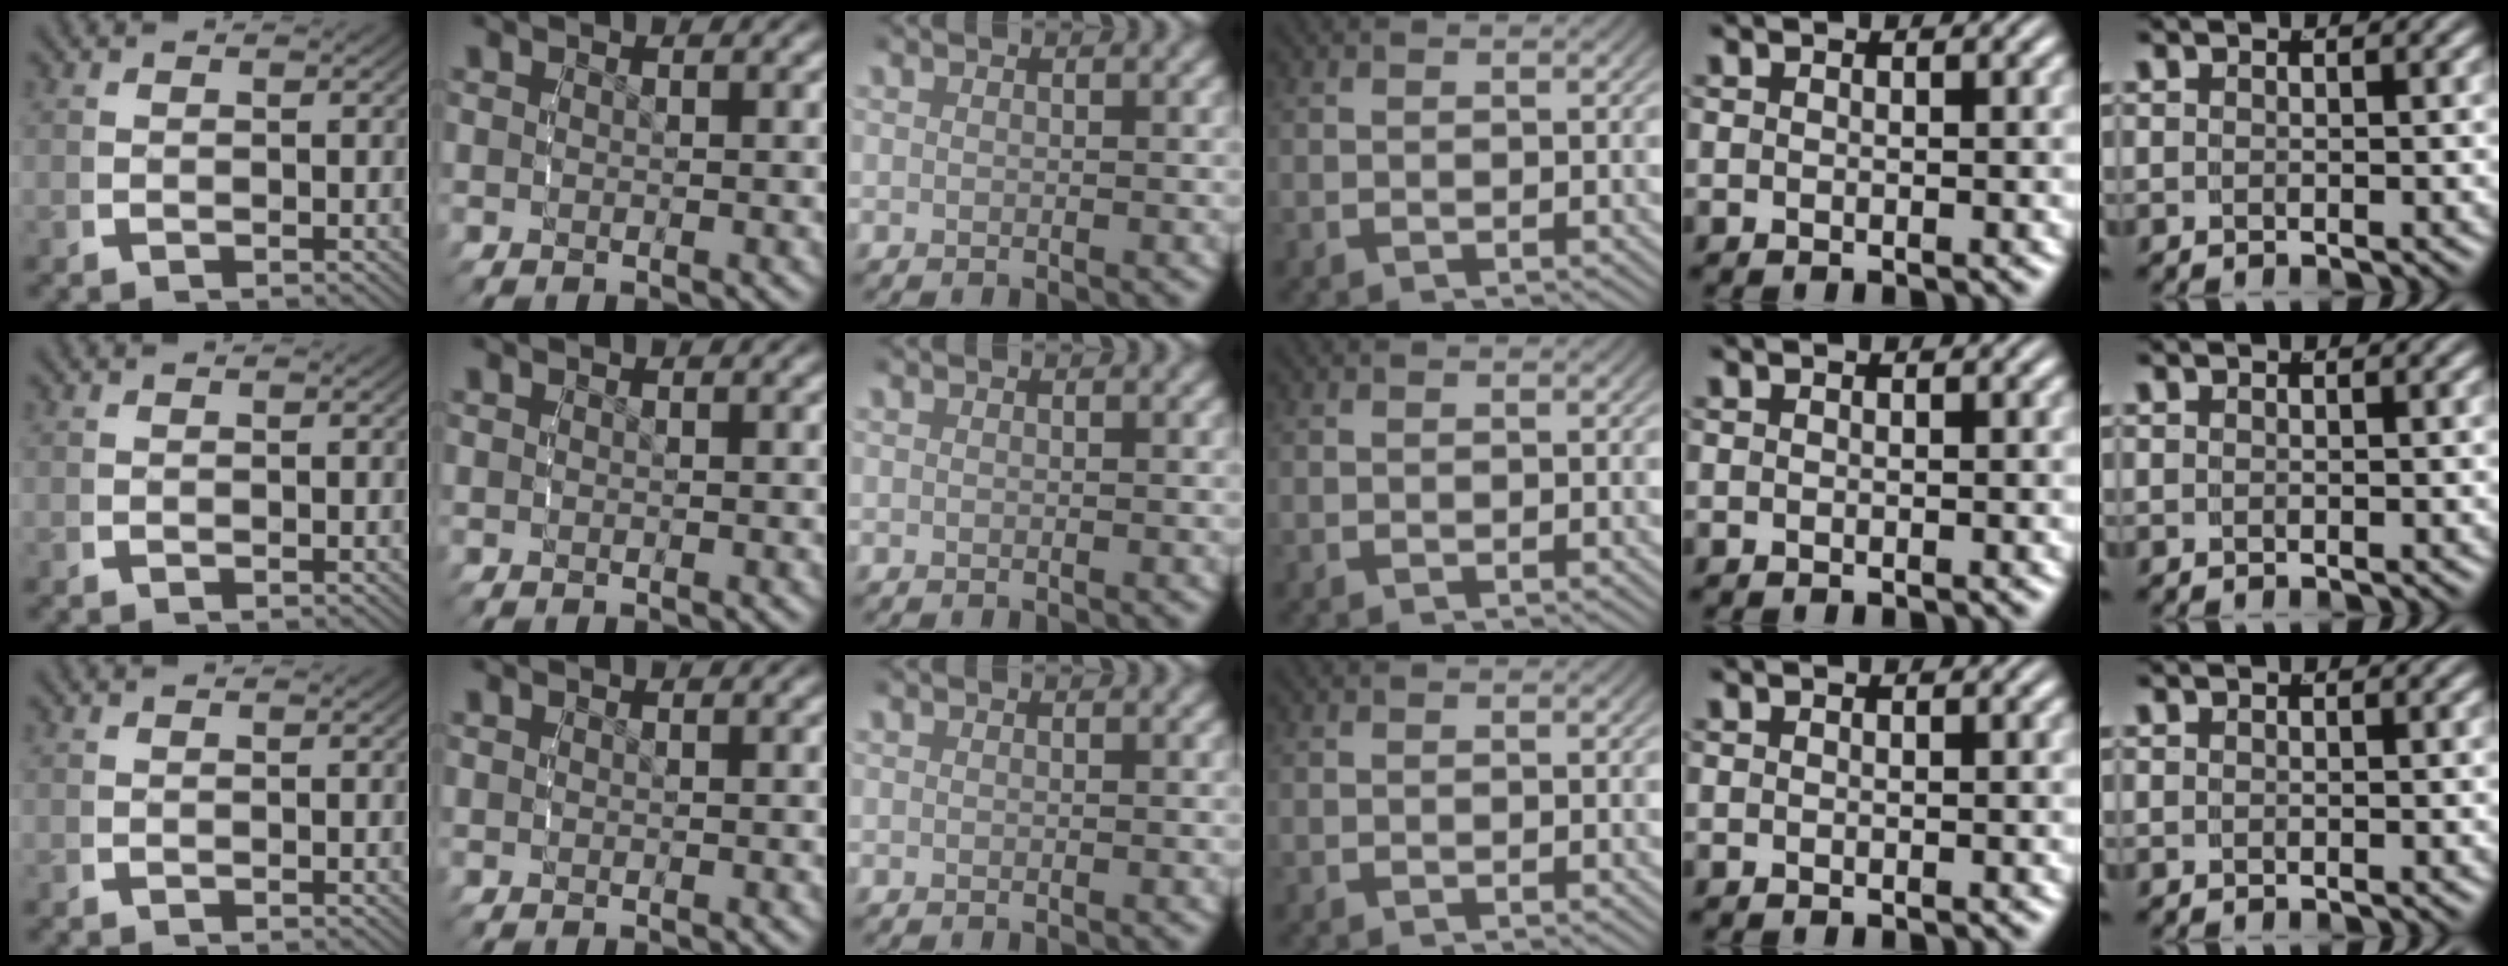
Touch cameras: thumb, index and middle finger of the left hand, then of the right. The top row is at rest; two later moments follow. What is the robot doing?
{"motion": "reach", "object": "measuring cup"}